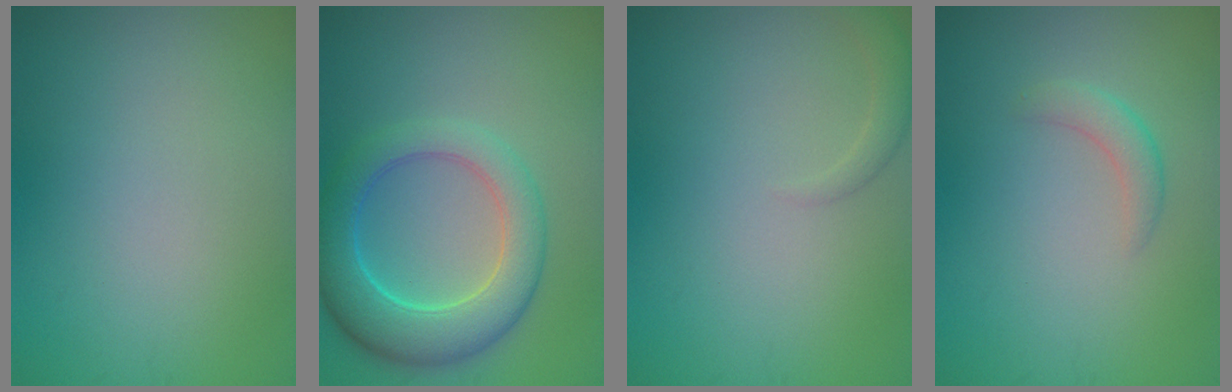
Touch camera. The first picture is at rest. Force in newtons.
{"total": 6.9, "press": 6.8, "slide": 0.5}
{"total": 1.6, "press": 1.6, "slide": 0.0}
{"total": 1.8, "press": 1.8, "slide": 0.0}